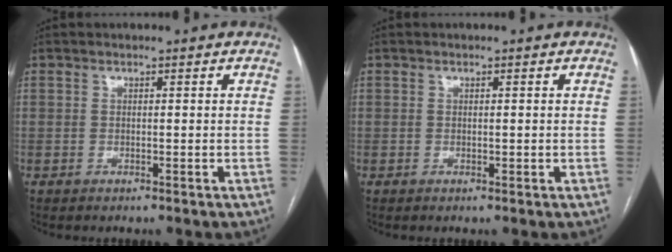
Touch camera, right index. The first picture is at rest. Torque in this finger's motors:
{"motor_torque": [-0.40, 0.55, 0.00, 0.01]}